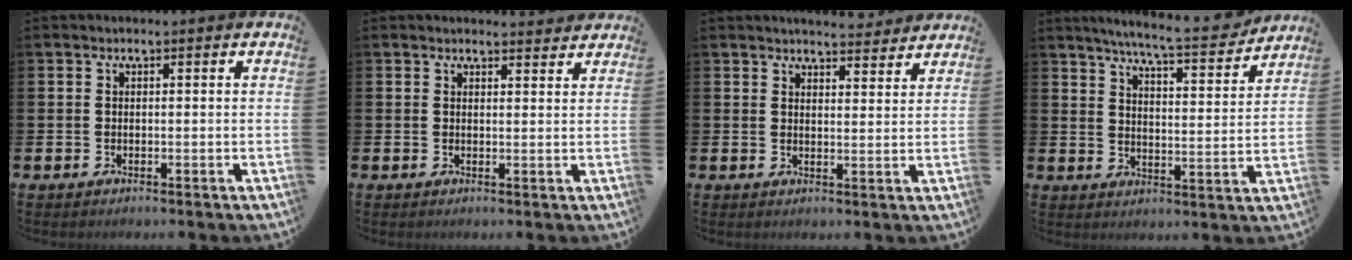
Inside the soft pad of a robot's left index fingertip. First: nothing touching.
{"total": 2.0, "force": [1.9, 0.4, -0.1], "torque": [0.004, -0.011, 0.034]}
{"total": 4.8, "force": [4.8, 0.4, 0.3], "torque": [-0.011, -0.033, 0.085]}
{"total": 7.4, "force": [6.9, 0.1, 2.6], "torque": [-0.063, -0.045, 0.117]}